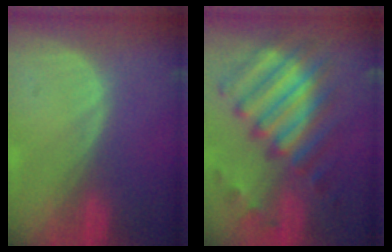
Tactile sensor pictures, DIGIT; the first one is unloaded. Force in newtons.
{"total": 11.5, "press": 10.5, "slide": 4.5}